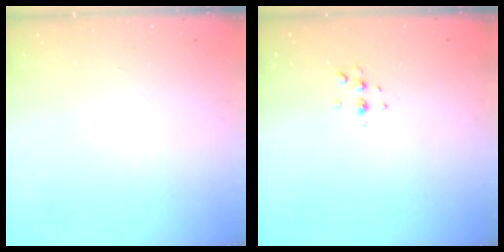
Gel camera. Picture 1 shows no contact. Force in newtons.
{"total": 3.7, "press": 3.6, "slide": 0.7}